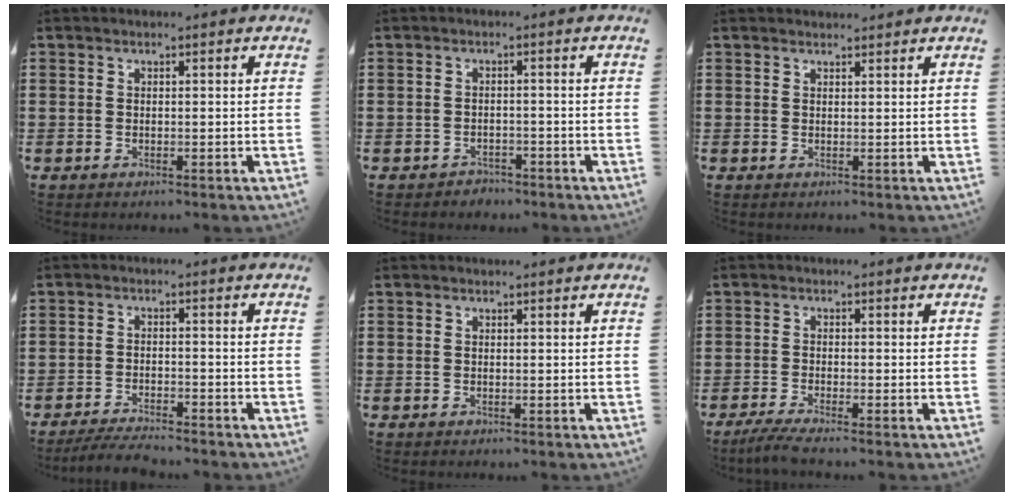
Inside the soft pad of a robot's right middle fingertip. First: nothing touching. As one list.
[{"total": 1.5, "force": [-1.5, 0.4, -0.1], "torque": [-0.005, 0.003, -0.034]}, {"total": 1.1, "force": [1.1, 0.1, 0.0], "torque": [0.004, -0.006, 0.020]}, {"total": 3.5, "force": [-3.3, 0.2, 1.2], "torque": [-0.026, -0.003, -0.068]}, {"total": 0.0}, {"total": 2.3, "force": [-1.8, -0.1, 1.5], "torque": [-0.038, -0.006, -0.038]}]